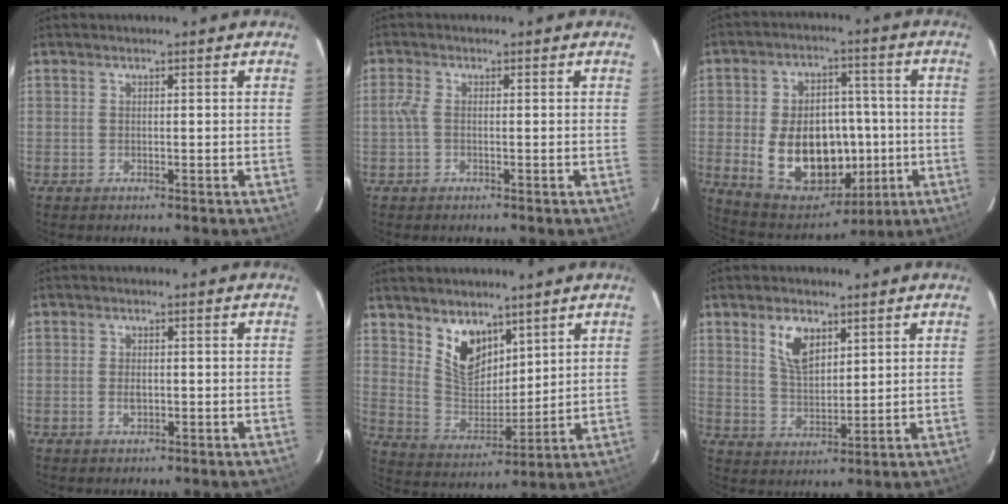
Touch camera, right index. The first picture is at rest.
{"total": 2.1, "force": [-0.2, 0.9, 1.9], "torque": [-0.044, 0.004, -0.006]}
{"total": 19.4, "force": [-3.0, 13.4, 13.7], "torque": [-0.275, 0.013, -0.017]}
{"total": 2.2, "force": [-0.6, 1.5, 1.5], "torque": [-0.028, 0.000, -0.009]}
{"total": 10.1, "force": [6.5, 5.8, 5.0], "torque": [-0.088, -0.002, 0.136]}
{"total": 7.5, "force": [3.8, 3.9, 5.1], "torque": [-0.092, 0.006, 0.078]}